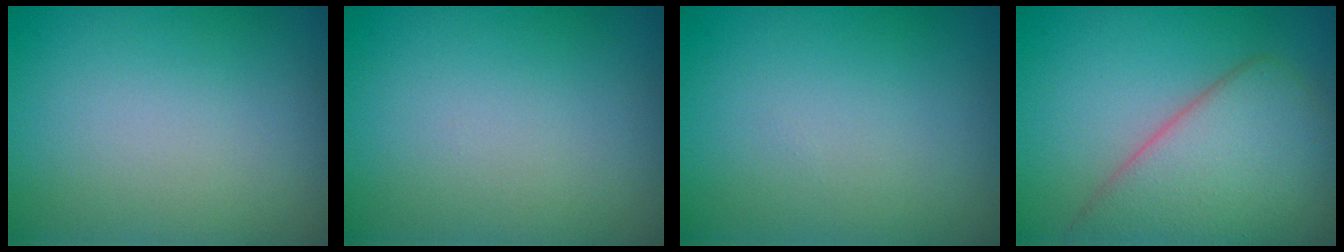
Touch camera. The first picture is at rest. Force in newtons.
{"total": 0.0}
{"total": 0.0}
{"total": 6.4, "press": 6.4, "slide": 0.4}